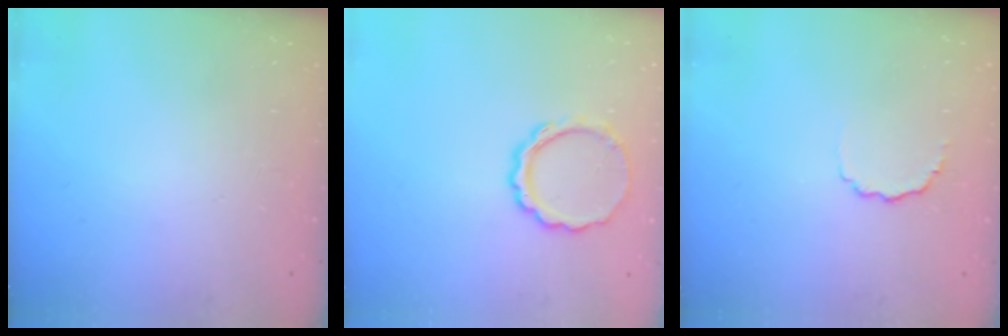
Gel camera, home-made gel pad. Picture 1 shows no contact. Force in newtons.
{"total": 8.2, "press": 8.1, "slide": 0.8}
{"total": 5.0, "press": 4.8, "slide": 1.3}